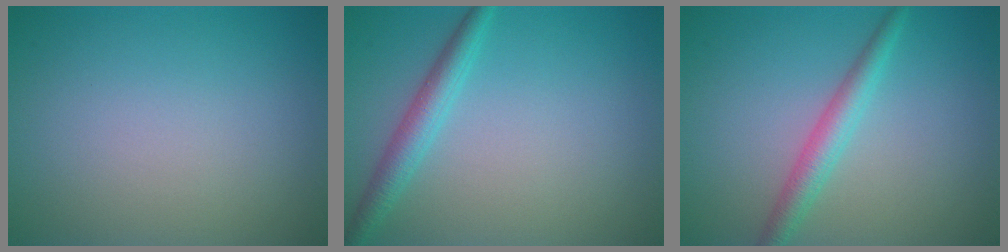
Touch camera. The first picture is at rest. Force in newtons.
{"total": 2.6, "press": 2.6, "slide": 0.1}
{"total": 2.7, "press": 2.7, "slide": 0.1}